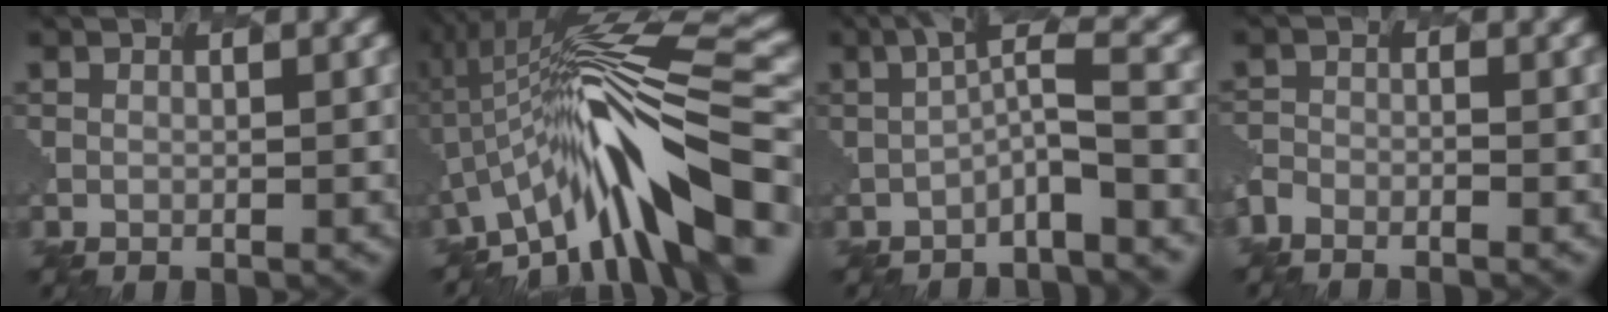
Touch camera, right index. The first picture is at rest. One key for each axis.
{"total": 9.8, "fx": -4.2, "fy": 2.4, "fz": 8.4, "tx": -0.171, "ty": 0.034, "tz": -0.085}
{"total": 3.6, "fx": -1.7, "fy": 0.2, "fz": 3.1, "tx": -0.069, "ty": 0.017, "tz": -0.046}
{"total": 4.4, "fx": -4.1, "fy": 1.4, "fz": -0.3, "tx": -0.022, "ty": -0.005, "tz": -0.070}